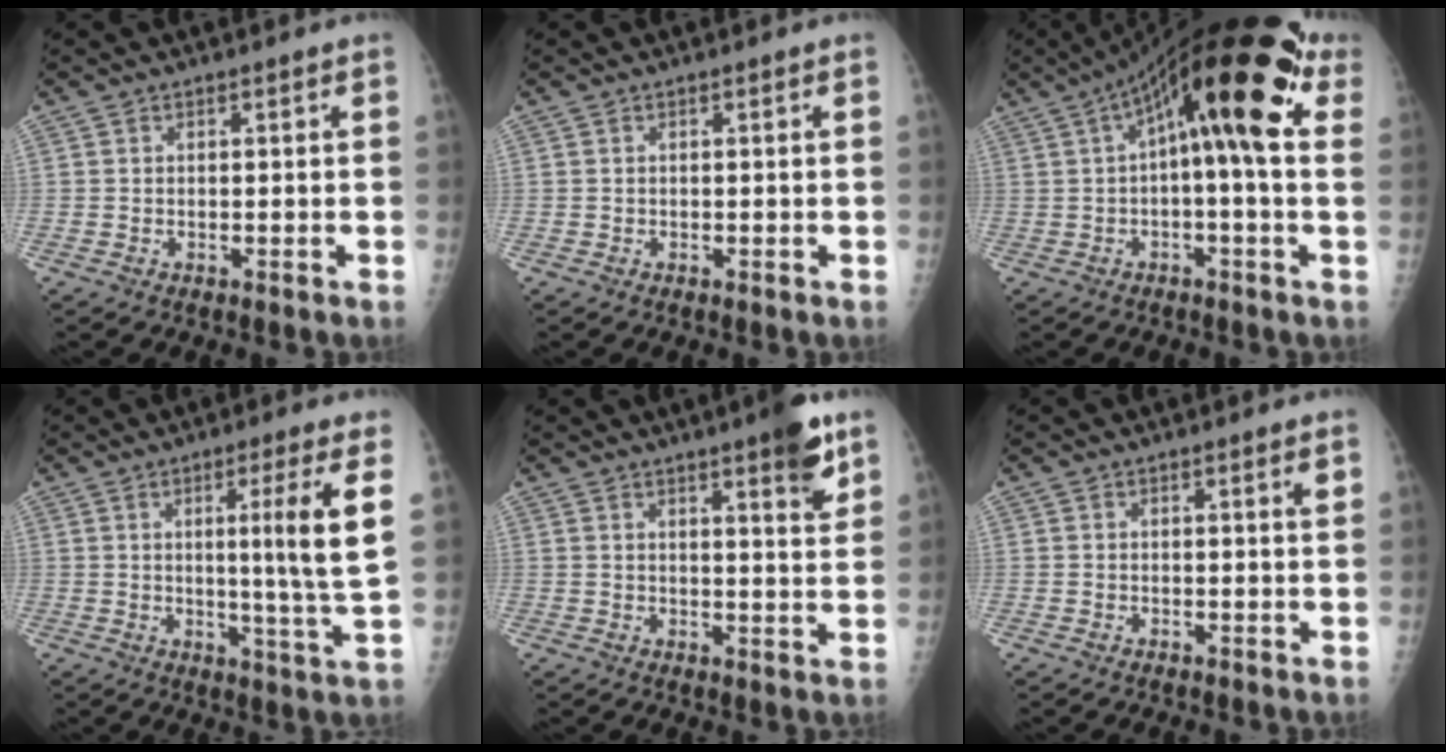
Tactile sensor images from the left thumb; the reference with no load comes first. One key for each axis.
{"total": 0.0}
{"total": 20.2, "fx": 5.6, "fy": 6.1, "fz": 18.4, "tx": -0.277, "ty": 0.052, "tz": 0.077}
{"total": 11.0, "fx": 2.8, "fy": -1.1, "fz": 10.5, "tx": -0.166, "ty": -0.031, "tz": 0.043}
{"total": 7.5, "fx": 4.6, "fy": 1.2, "fz": 5.8, "tx": -0.069, "ty": -0.025, "tz": 0.058}
{"total": 1.1, "fx": 0.6, "fy": -0.1, "fz": 0.9, "tx": -0.013, "ty": -0.004, "tz": 0.007}